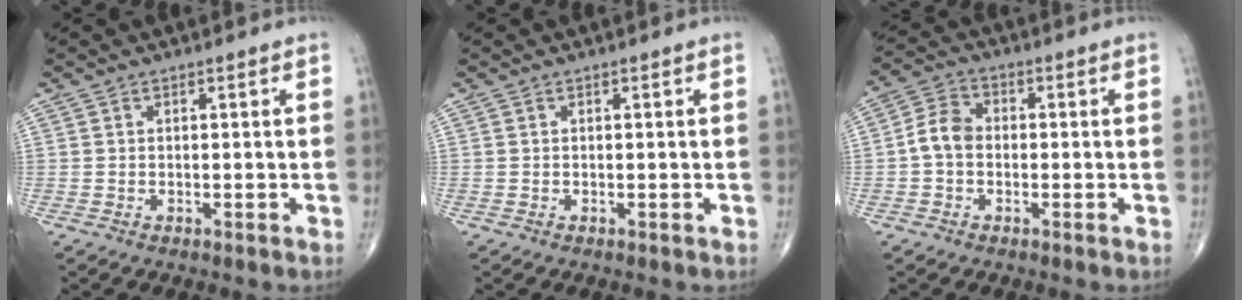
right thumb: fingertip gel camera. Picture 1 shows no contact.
{"total": 0.0}
{"total": 5.6, "force": [-0.8, 4.2, 3.6], "torque": [-0.060, 0.019, -0.027]}